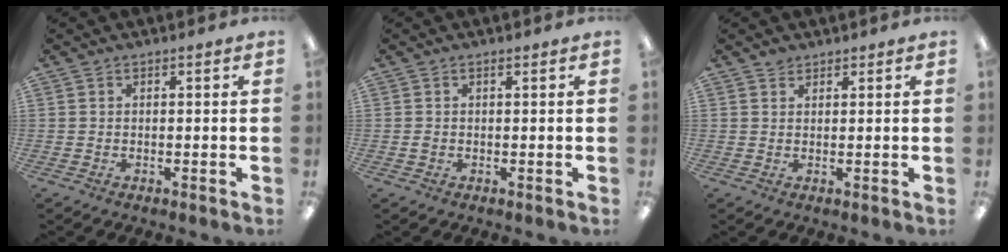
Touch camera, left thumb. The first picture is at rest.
{"total": 1.0, "force": [0.0, 0.6, 0.7], "torque": [-0.015, 0.004, -0.002]}
{"total": 1.4, "force": [1.2, 0.7, 0.2], "torque": [-0.006, -0.001, 0.023]}